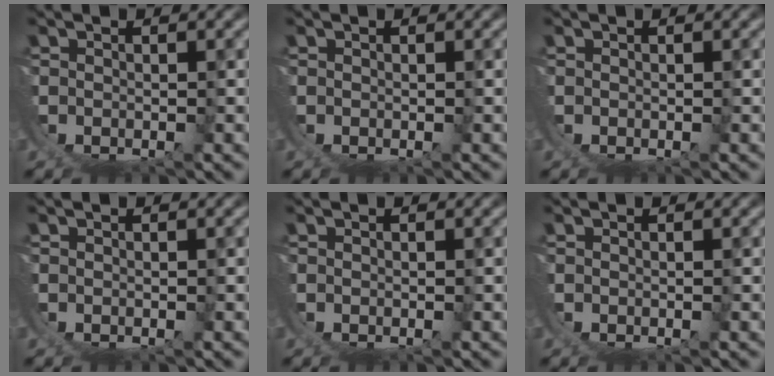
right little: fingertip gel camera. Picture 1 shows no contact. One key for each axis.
{"total": 0.0}
{"total": 0.0}
{"total": 0.0}
{"total": 0.0}
{"total": 0.0}